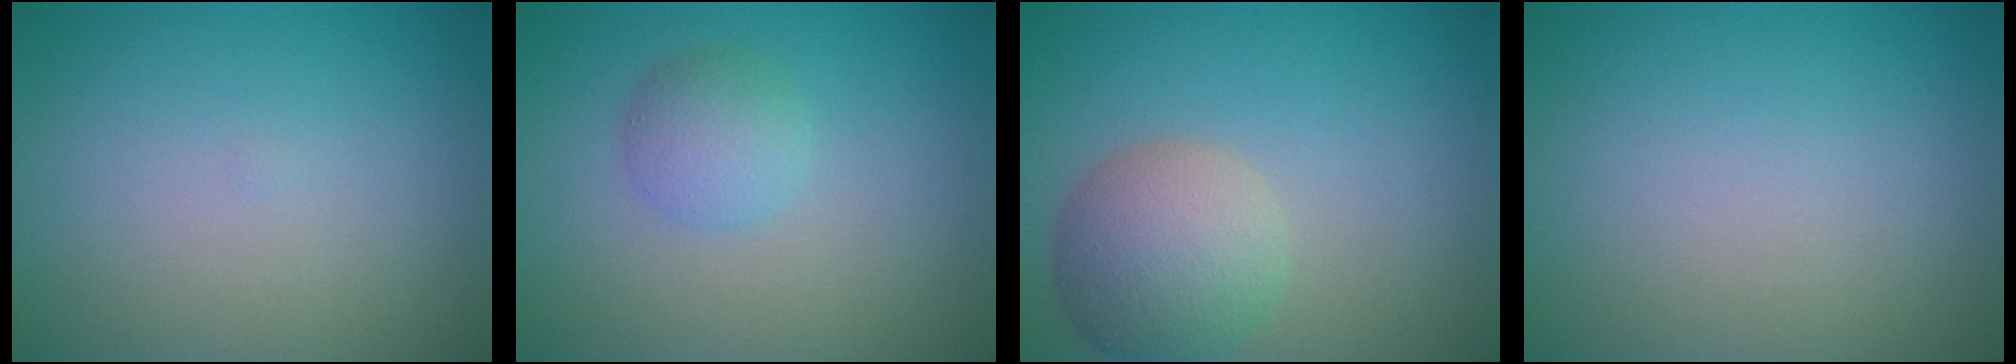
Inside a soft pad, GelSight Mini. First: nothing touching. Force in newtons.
{"total": 2.5, "press": 2.5, "slide": 0.1}
{"total": 5.4, "press": 5.4, "slide": 0.3}
{"total": 0.0}